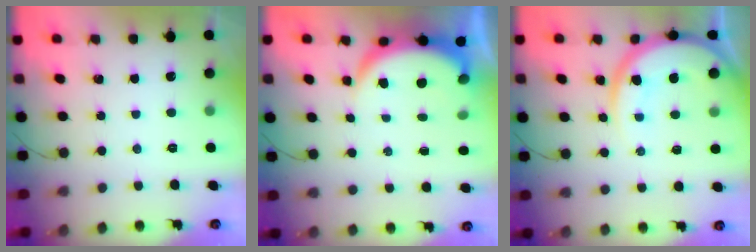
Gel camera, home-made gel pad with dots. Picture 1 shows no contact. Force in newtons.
{"total": 6.2, "press": 6.2, "slide": 0.6}
{"total": 13.0, "press": 13.0, "slide": 0.8}